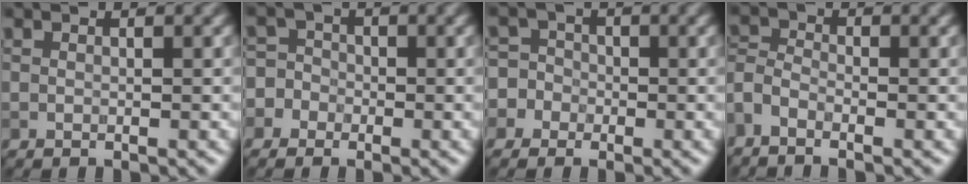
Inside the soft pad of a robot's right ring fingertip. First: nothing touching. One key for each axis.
{"total": 5.1, "fx": -2.3, "fy": 4.4, "fz": 0.9, "tx": 0.000, "ty": 0.013, "tz": -0.070}
{"total": 5.7, "fx": -2.2, "fy": 5.1, "fz": 1.0, "tx": -0.007, "ty": 0.017, "tz": -0.070}
{"total": 2.8, "fx": -1.9, "fy": 1.2, "fz": 1.6, "tx": -0.040, "ty": -0.002, "tz": -0.049}